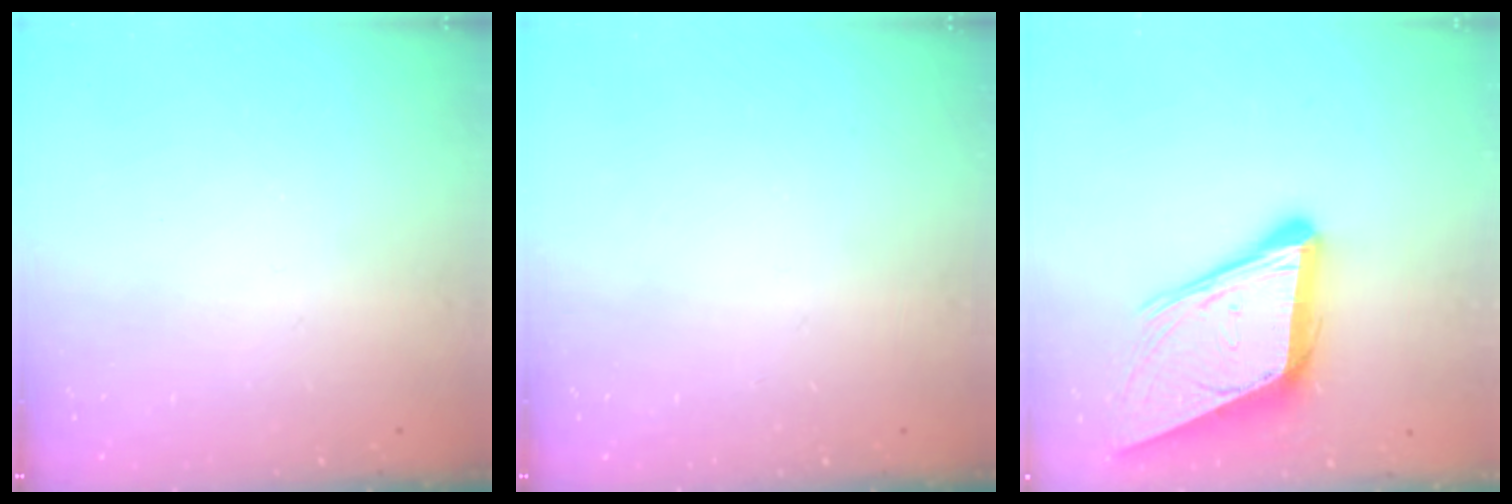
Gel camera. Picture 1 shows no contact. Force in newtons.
{"total": 0.0}
{"total": 15.8, "press": 15.2, "slide": 4.2}